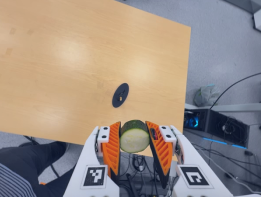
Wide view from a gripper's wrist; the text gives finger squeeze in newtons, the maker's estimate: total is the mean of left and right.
{"total": 13.1, "left": 11.3, "right": 14.8}